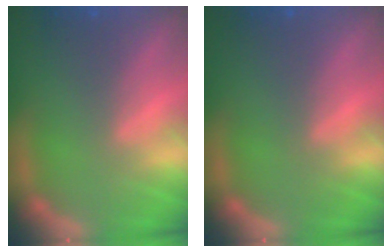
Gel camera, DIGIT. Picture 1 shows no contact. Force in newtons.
{"total": 0.0}